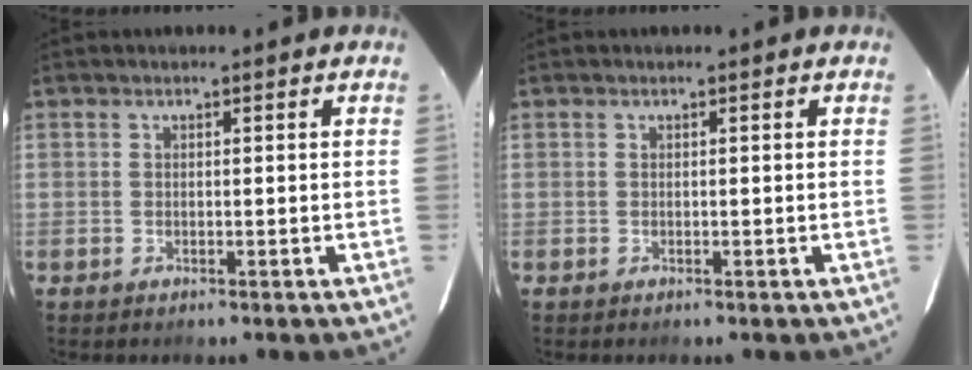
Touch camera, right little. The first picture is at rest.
{"total": 0.0}